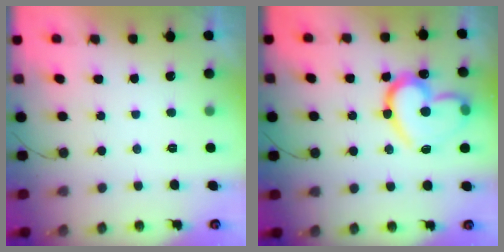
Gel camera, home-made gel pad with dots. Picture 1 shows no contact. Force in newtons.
{"total": 18.9, "press": 18.9, "slide": 1.5}